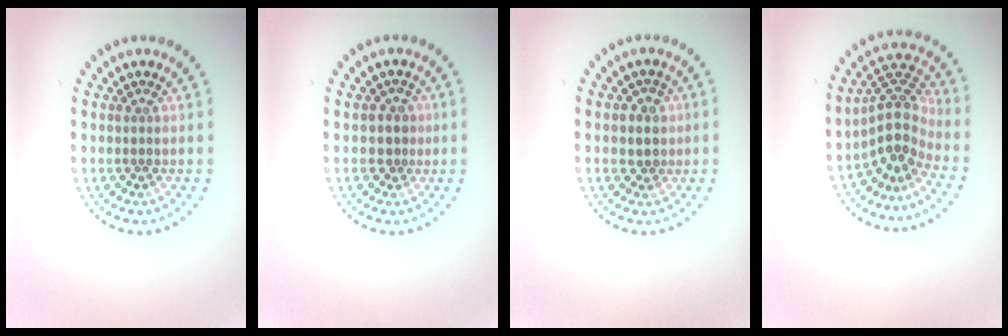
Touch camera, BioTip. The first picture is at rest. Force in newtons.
{"total": 1.6, "press": 1.4, "slide": 0.8}
{"total": 2.2, "press": 2.0, "slide": 0.9}
{"total": 3.9, "press": 2.7, "slide": 2.7}